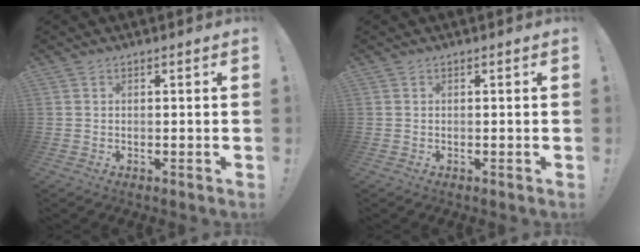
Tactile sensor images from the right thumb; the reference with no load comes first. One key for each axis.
{"total": 0.0}